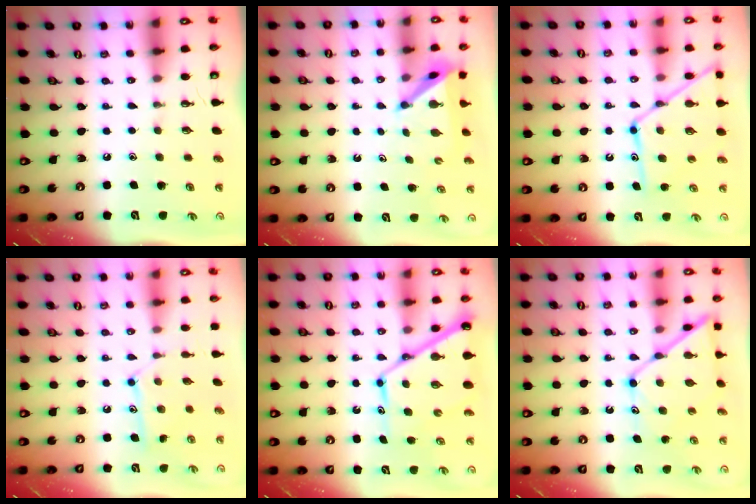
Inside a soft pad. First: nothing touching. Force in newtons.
{"total": 5.1, "press": 5.0, "slide": 0.1}
{"total": 13.7, "press": 13.7, "slide": 1.0}
{"total": 10.6, "press": 10.6, "slide": 0.0}
{"total": 13.9, "press": 13.8, "slide": 1.4}
{"total": 13.8, "press": 13.8, "slide": 1.2}